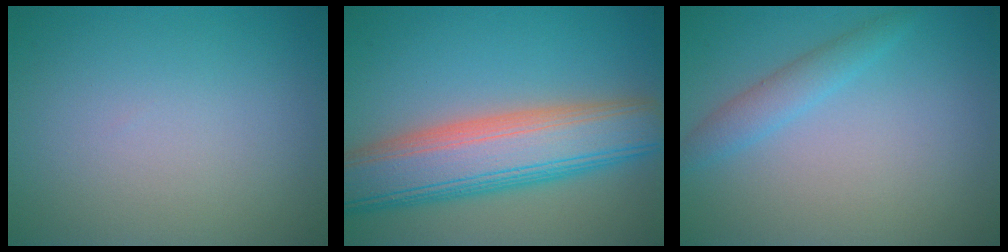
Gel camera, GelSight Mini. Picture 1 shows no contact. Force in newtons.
{"total": 9.7, "press": 9.7, "slide": 1.1}
{"total": 2.0, "press": 2.0, "slide": 0.2}